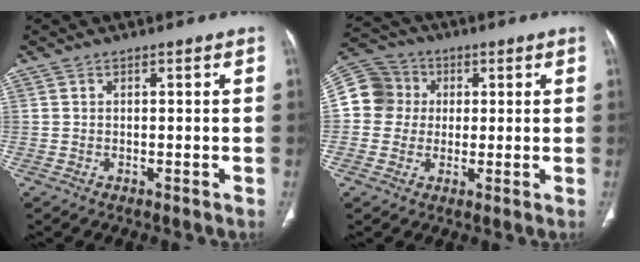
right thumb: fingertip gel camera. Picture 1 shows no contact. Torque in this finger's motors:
{"motor_torque": [0.78, 1.50, 0.38, -0.56, 0.00]}